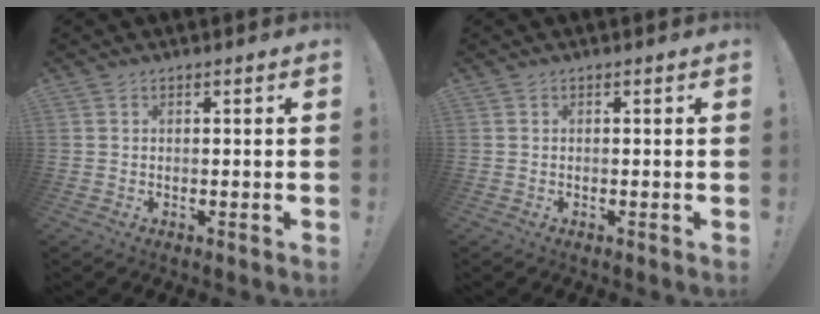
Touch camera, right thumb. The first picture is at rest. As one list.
[{"total": 0.0}]